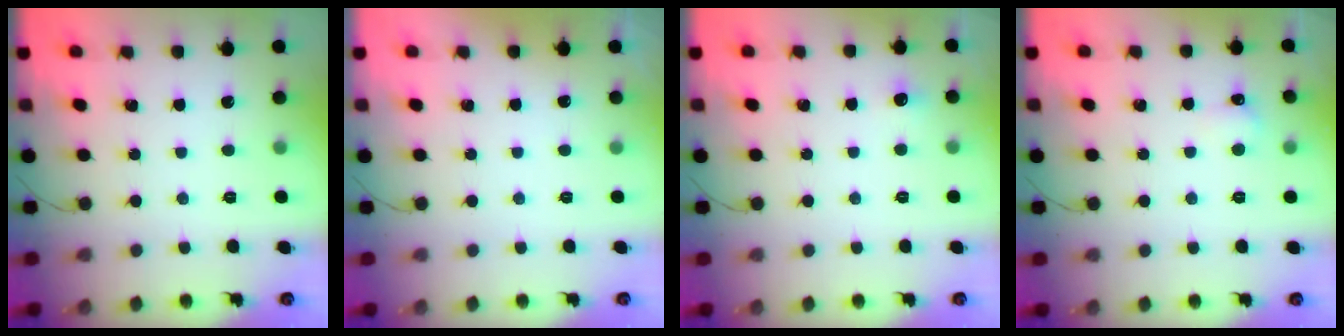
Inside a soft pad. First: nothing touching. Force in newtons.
{"total": 11.7, "press": 1.6, "slide": 11.6}
{"total": 3.7, "press": 3.4, "slide": 1.4}
{"total": 3.5, "press": 3.3, "slide": 1.0}